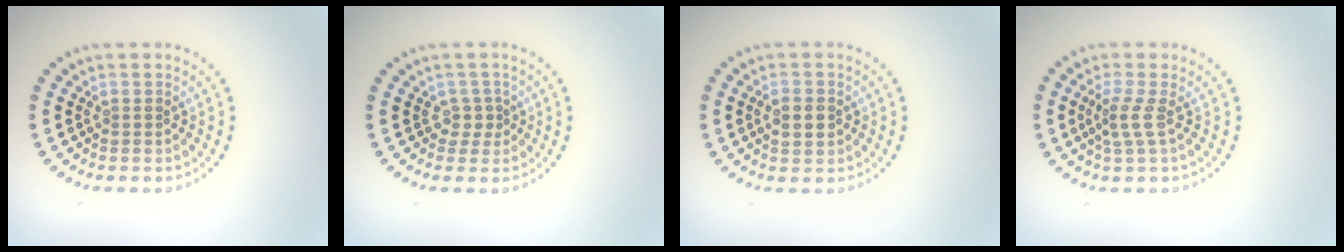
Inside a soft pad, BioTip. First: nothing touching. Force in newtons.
{"total": 1.5, "press": 1.1, "slide": 1.0}
{"total": 1.9, "press": 1.9, "slide": 0.0}
{"total": 2.0, "press": 1.3, "slide": 1.5}